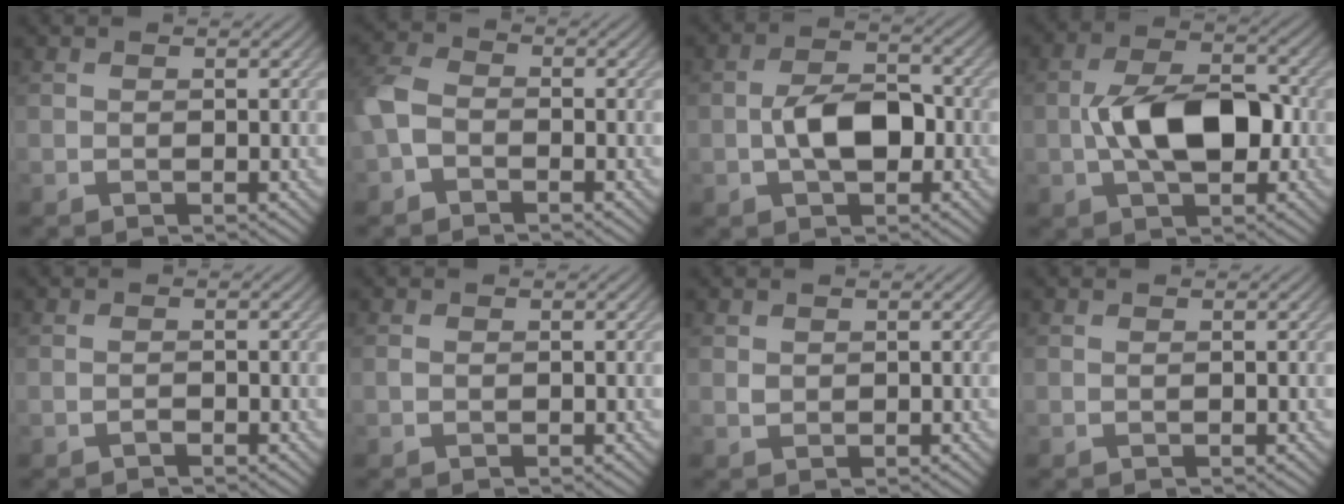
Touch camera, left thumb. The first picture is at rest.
{"total": 4.3, "force": [-1.9, 2.9, 2.5], "torque": [-0.064, 0.005, -0.052]}
{"total": 6.5, "force": [-1.2, 3.8, 5.2], "torque": [-0.098, 0.002, -0.024]}
{"total": 9.7, "force": [-0.9, 5.3, 8.1], "torque": [-0.154, 0.005, -0.020]}
{"total": 0.6, "force": [-0.5, 0.3, 0.3], "torque": [-0.008, 0.001, -0.009]}
{"total": 0.6, "force": [0.0, 0.4, 0.5], "torque": [-0.010, 0.000, -0.001]}
{"total": 0.8, "force": [0.5, 0.6, 0.3], "torque": [-0.009, -0.001, 0.012]}
{"total": 0.0}